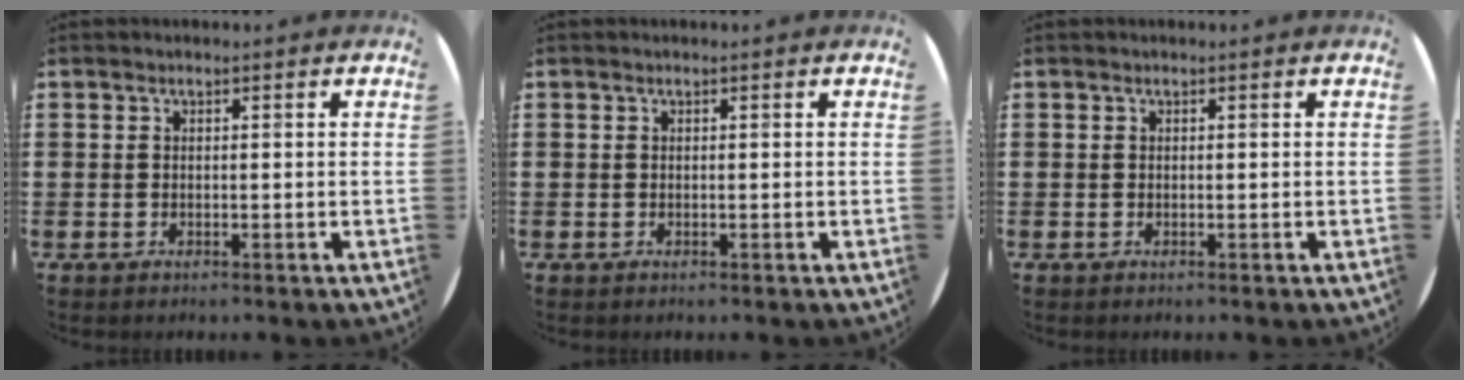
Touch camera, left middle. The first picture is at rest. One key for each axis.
{"total": 0.0}
{"total": 0.0}